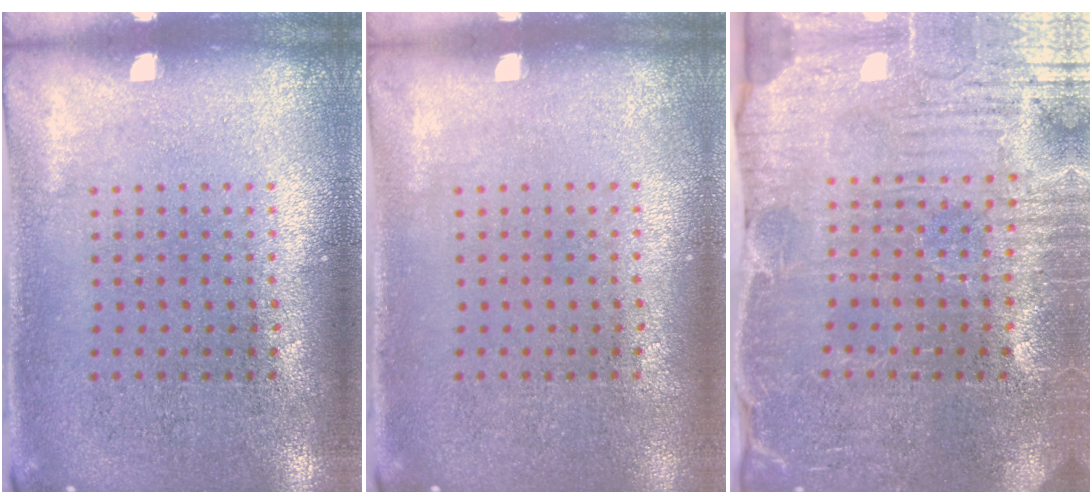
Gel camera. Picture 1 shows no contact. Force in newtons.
{"total": 0.0}
{"total": 3.8, "press": 3.8, "slide": 0.5}